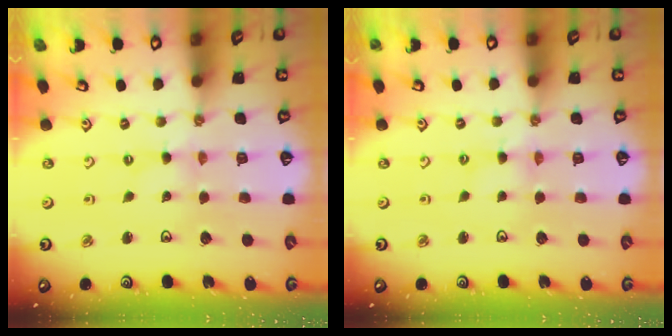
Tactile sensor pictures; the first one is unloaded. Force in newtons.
{"total": 1.8, "press": 1.8, "slide": 0.3}